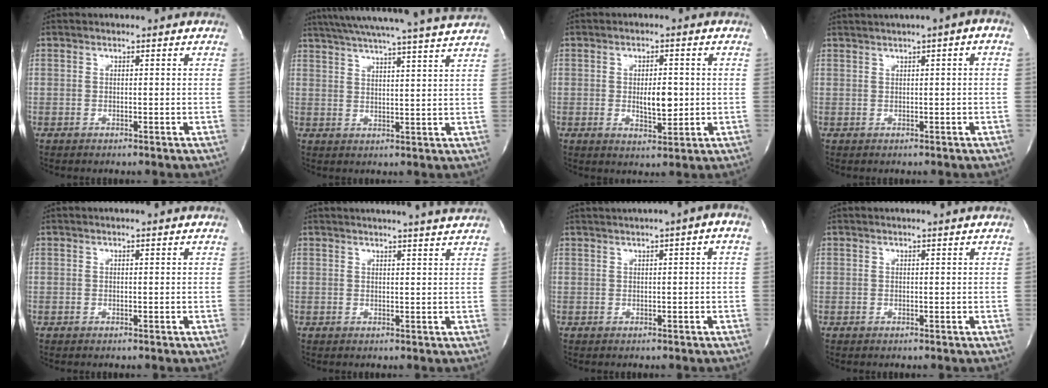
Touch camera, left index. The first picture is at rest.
{"total": 19.9, "force": [17.9, -1.3, 8.6], "torque": [-0.146, -0.021, 0.239]}
{"total": 4.6, "force": [-0.7, 1.8, 4.2], "torque": [-0.066, -0.010, -0.006]}
{"total": 3.3, "force": [0.8, 0.0, 3.2], "torque": [-0.051, 0.010, 0.012]}
{"total": 1.1, "force": [1.0, -0.3, 0.4], "torque": [-0.011, 0.000, 0.008]}
{"total": 9.2, "force": [8.6, -1.0, 3.1], "torque": [-0.046, -0.012, 0.089]}
{"total": 3.2, "force": [1.0, -0.1, 3.1], "torque": [-0.051, 0.010, 0.016]}
{"total": 2.0, "force": [1.8, -0.6, 0.7], "torque": [-0.010, -0.001, 0.018]}